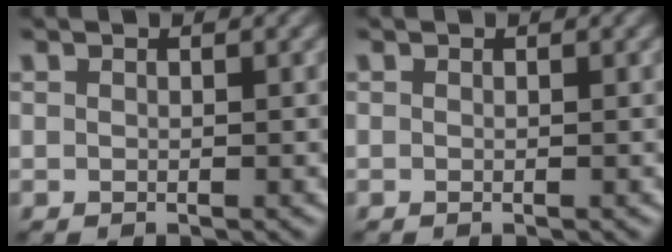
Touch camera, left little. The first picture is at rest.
{"total": 0.0}